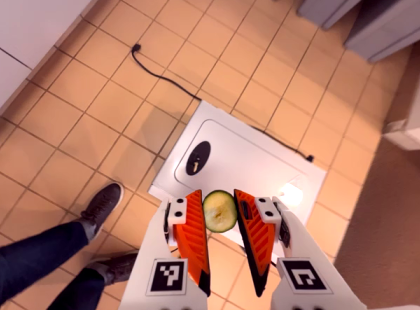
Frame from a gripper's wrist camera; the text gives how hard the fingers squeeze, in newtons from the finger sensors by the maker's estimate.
{"total": 6.2, "left": 6.2, "right": 6.2}